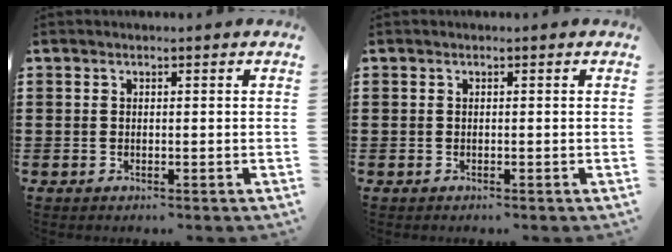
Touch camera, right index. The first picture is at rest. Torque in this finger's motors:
{"motor_torque": [1.17, 0.97, -0.07, -0.01]}